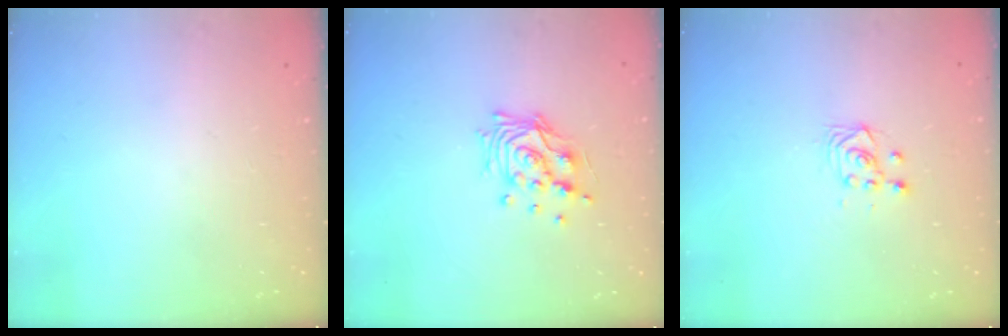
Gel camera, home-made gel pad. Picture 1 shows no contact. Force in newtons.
{"total": 11.7, "press": 11.7, "slide": 0.9}
{"total": 2.9, "press": 2.9, "slide": 0.6}